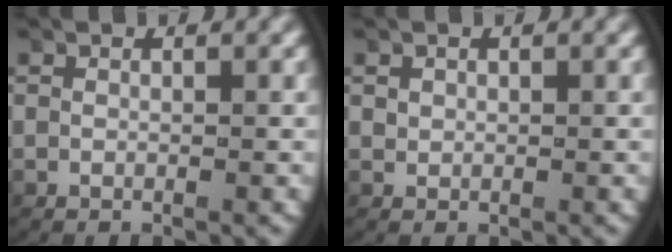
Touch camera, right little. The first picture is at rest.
{"total": 0.7, "force": [0.2, 0.6, 0.3], "torque": [-0.009, -0.002, 0.009]}